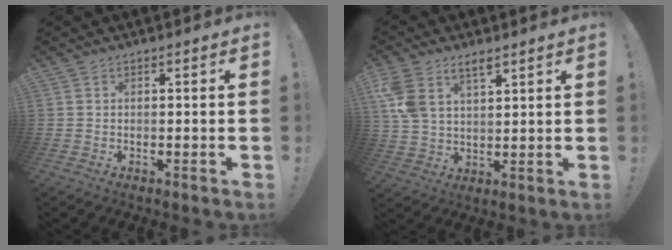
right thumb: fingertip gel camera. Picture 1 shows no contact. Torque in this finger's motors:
{"motor_torque": [1.18, 1.20, 0.38, 0.06, 0.16]}